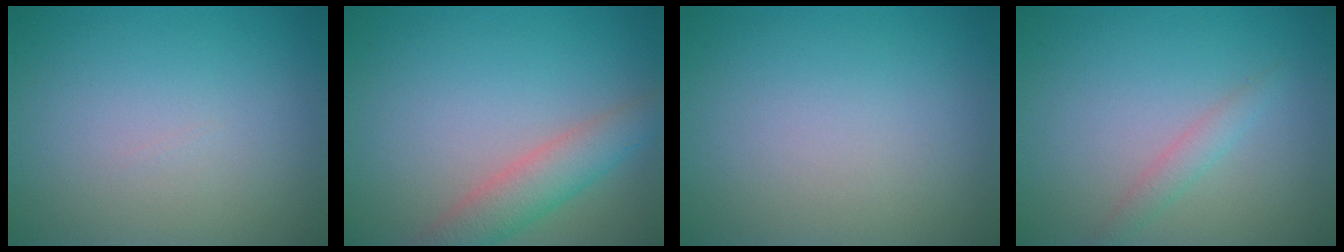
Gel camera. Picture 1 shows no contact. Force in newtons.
{"total": 3.9, "press": 3.9, "slide": 0.1}
{"total": 0.0}
{"total": 1.5, "press": 1.5, "slide": 0.1}